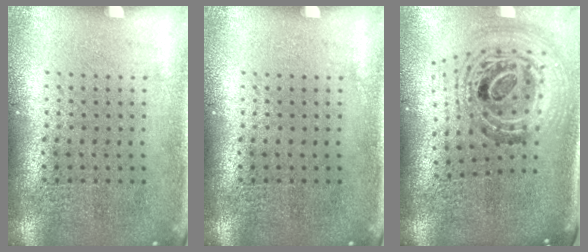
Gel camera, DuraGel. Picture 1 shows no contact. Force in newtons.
{"total": 0.0}
{"total": 1.9, "press": 1.5, "slide": 1.2}